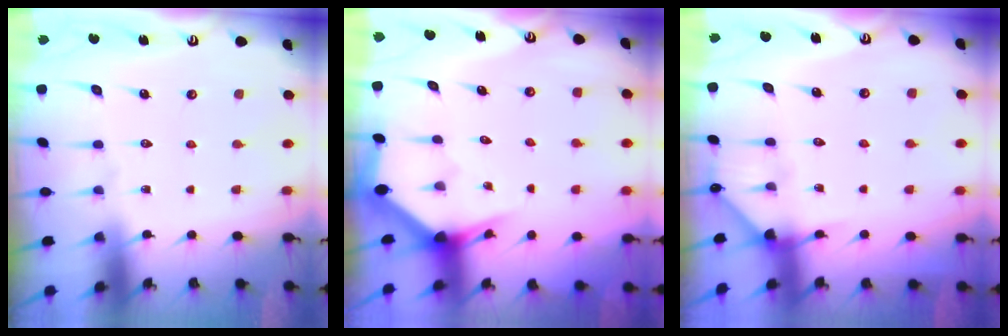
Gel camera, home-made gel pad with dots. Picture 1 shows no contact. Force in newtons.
{"total": 3.0, "press": 3.0, "slide": 0.1}
{"total": 4.6, "press": 4.6, "slide": 0.2}